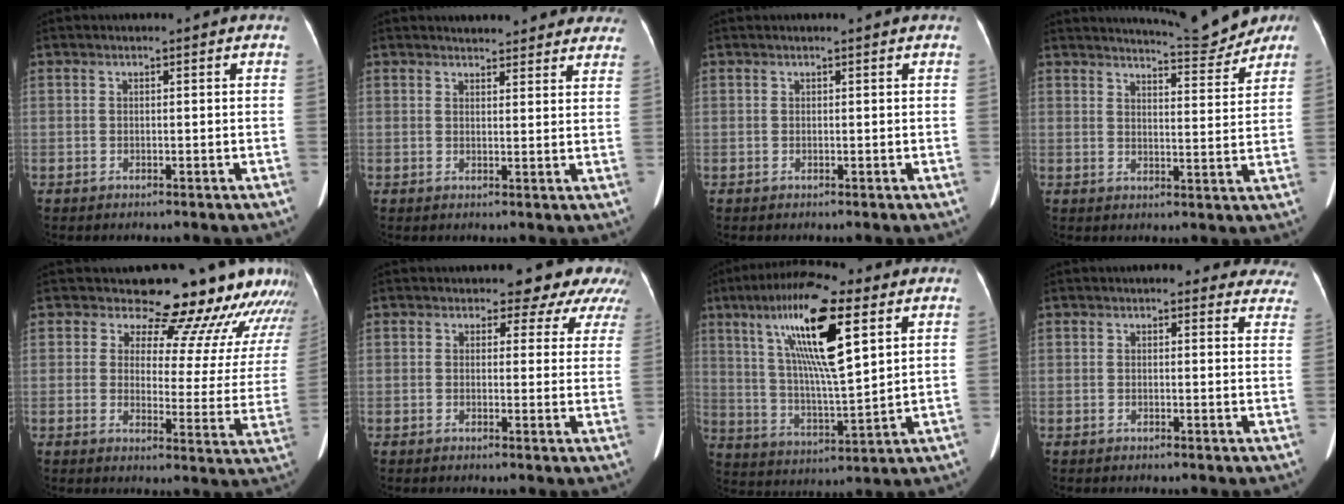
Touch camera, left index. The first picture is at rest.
{"total": 12.8, "force": [11.8, 3.5, 3.6], "torque": [-0.013, 0.002, 0.120]}
{"total": 1.2, "force": [1.1, -0.1, 0.4], "torque": [-0.008, 0.014, 0.016]}
{"total": 9.6, "force": [9.2, 1.2, 2.5], "torque": [-0.036, -0.008, 0.112]}
{"total": 19.0, "force": [18.0, 4.4, 4.0], "torque": [-0.028, -0.093, 0.180]}
{"total": 8.3, "force": [7.0, 4.0, 2.0], "torque": [0.007, -0.003, 0.051]}
{"total": 16.9, "force": [7.4, 2.7, 14.9], "torque": [-0.283, 0.011, 0.131]}
{"total": 12.7, "force": [11.5, 3.7, 4.1], "torque": [-0.002, -0.006, 0.102]}